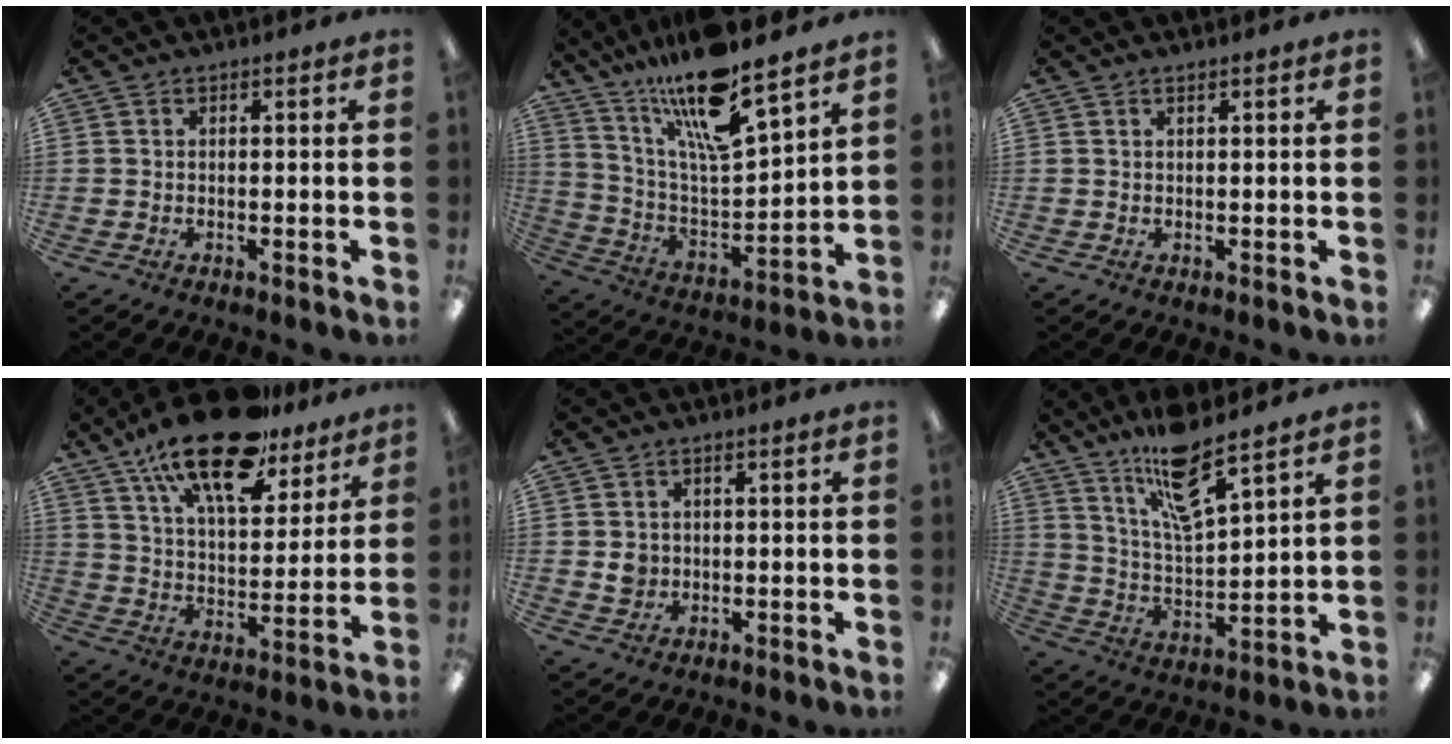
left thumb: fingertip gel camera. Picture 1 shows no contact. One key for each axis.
{"total": 17.6, "fx": 14.1, "fy": 2.8, "fz": 10.1, "tx": -0.186, "ty": -0.100, "tz": 0.234}
{"total": 0.6, "fx": 0.5, "fy": 0.1, "fz": 0.3, "tx": -0.007, "ty": 0.002, "tz": 0.008}
{"total": 22.0, "fx": 15.8, "fy": 8.4, "fz": 12.7, "tx": -0.212, "ty": -0.087, "tz": 0.271}
{"total": 2.7, "fx": 0.4, "fy": 2.5, "fz": 1.0, "tx": -0.013, "ty": 0.001, "tz": 0.006}
{"total": 13.7, "fx": 10.5, "fy": 3.1, "fz": 8.1, "tx": -0.146, "ty": -0.052, "tz": 0.179}